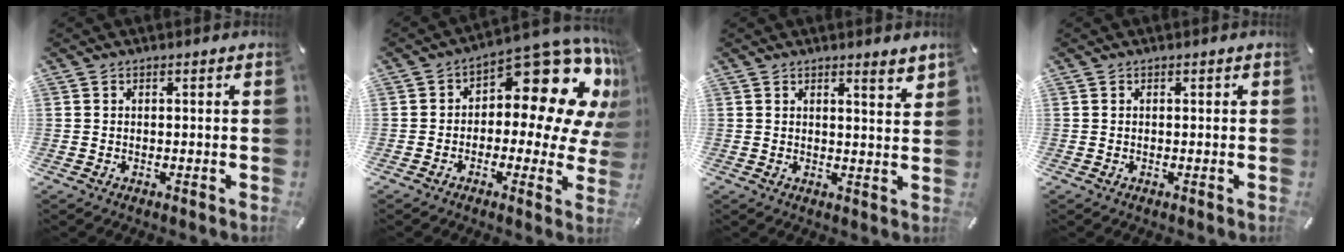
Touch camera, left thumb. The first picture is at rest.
{"total": 16.8, "force": [8.1, 8.2, 12.2], "torque": [-0.154, -0.074, 0.128]}
{"total": 3.7, "force": [3.0, 0.2, 2.1], "torque": [-0.022, -0.027, 0.047]}
{"total": 0.0}